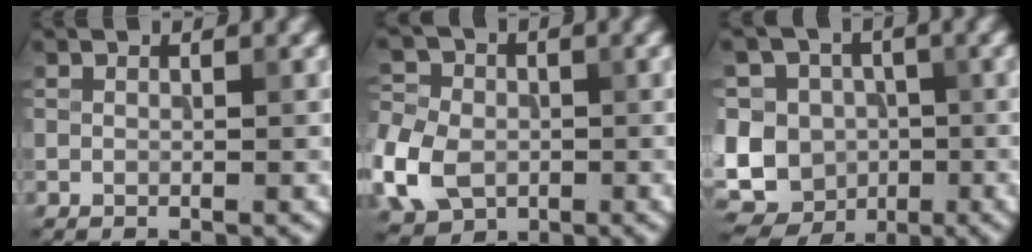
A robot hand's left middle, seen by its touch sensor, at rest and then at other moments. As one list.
[{"total": 8.4, "force": [-2.5, 6.5, 4.7], "torque": [-0.106, -0.016, -0.063]}, {"total": 12.9, "force": [-2.4, 11.8, 4.8], "torque": [-0.108, 0.019, -0.067]}]